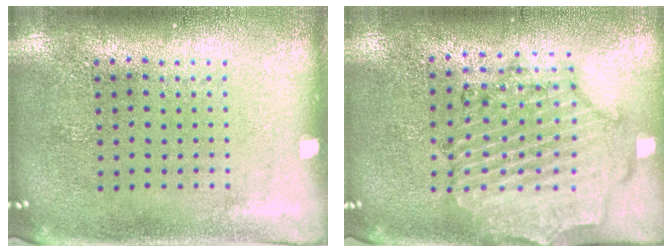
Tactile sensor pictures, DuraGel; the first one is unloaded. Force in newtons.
{"total": 1.6, "press": 1.6, "slide": 0.4}